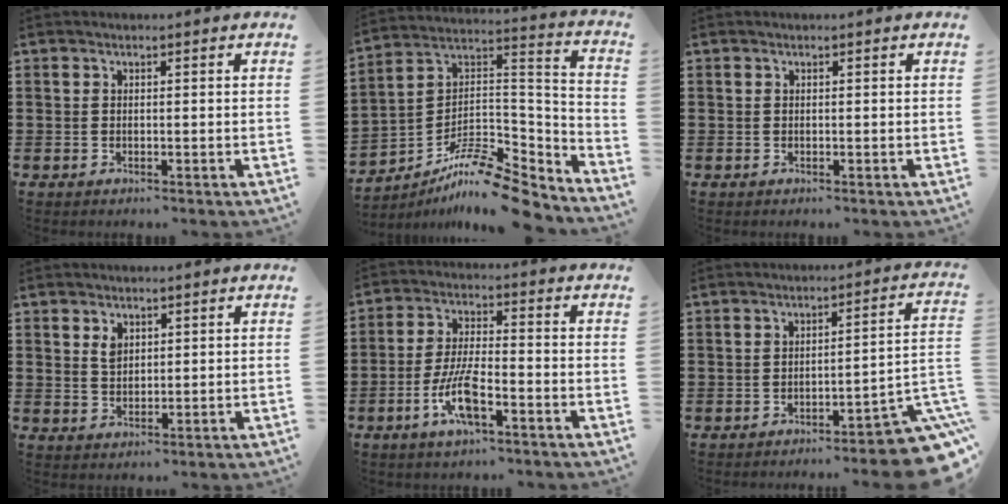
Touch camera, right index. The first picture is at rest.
{"total": 11.2, "force": [-9.3, 2.6, 5.7], "torque": [-0.102, 0.017, -0.183]}
{"total": 0.0}
{"total": 2.5, "force": [1.4, 1.6, 1.3], "torque": [-0.023, 0.000, 0.024]}
{"total": 7.8, "force": [-3.6, 2.0, 6.5], "torque": [-0.147, -0.011, -0.070]}
{"total": 6.2, "force": [-4.4, 0.5, 4.3], "torque": [-0.058, -0.013, -0.083]}